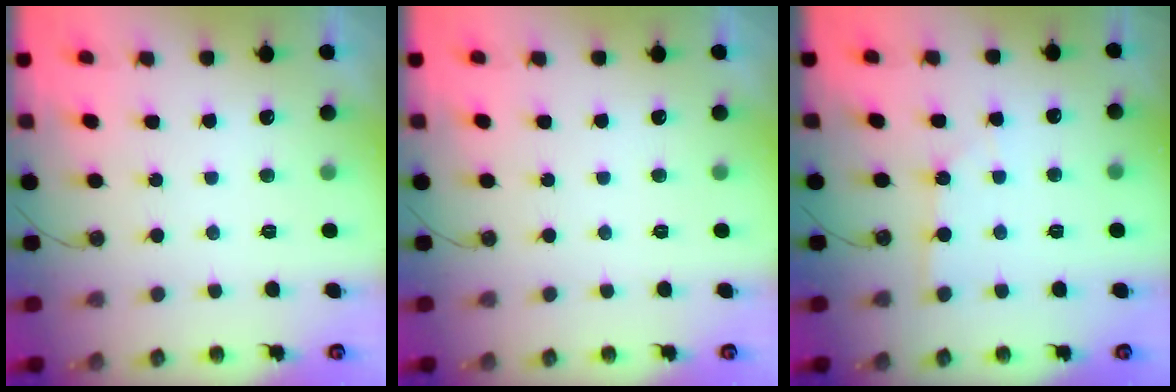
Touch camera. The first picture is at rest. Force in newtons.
{"total": 0.0}
{"total": 1.0, "press": 1.0, "slide": 0.2}